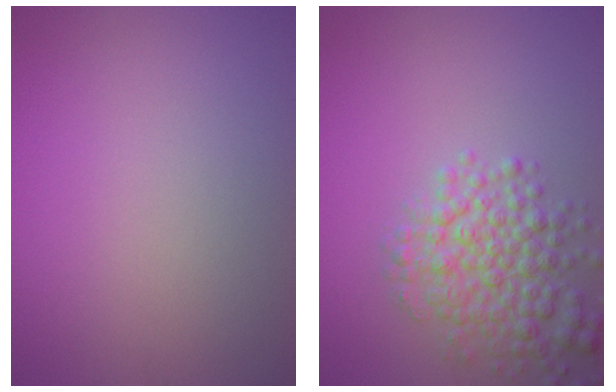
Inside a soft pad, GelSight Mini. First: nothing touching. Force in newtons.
{"total": 5.0, "press": 5.0, "slide": 0.2}